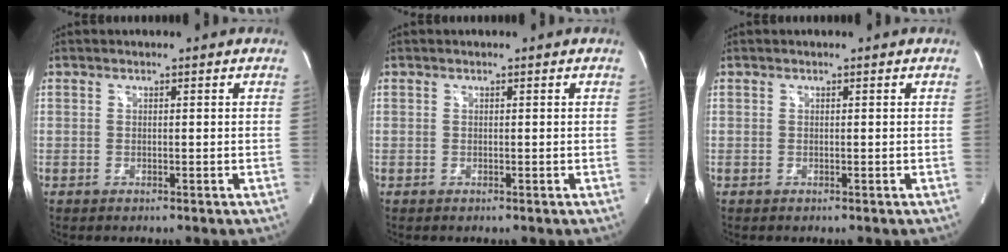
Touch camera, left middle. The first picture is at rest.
{"total": 0.0}
{"total": 0.0}